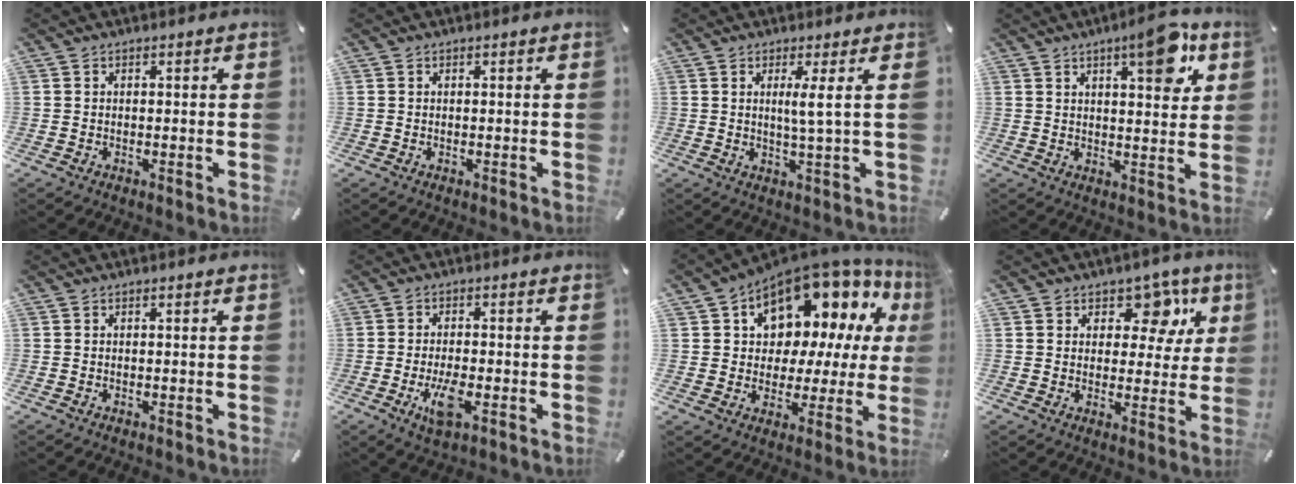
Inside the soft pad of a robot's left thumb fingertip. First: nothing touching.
{"total": 0.0}
{"total": 5.2, "force": [1.2, -0.6, 5.1], "torque": [-0.100, -0.009, 0.016]}
{"total": 12.0, "force": [6.6, 3.5, 9.4], "torque": [-0.119, -0.038, 0.101]}
{"total": 0.0}
{"total": 6.7, "force": [-2.3, 2.5, 5.7], "torque": [-0.117, -0.004, -0.038]}
{"total": 14.1, "force": [9.5, 8.3, 6.5], "torque": [-0.100, -0.090, 0.164]}
{"total": 11.0, "force": [5.4, 7.2, 6.3], "torque": [-0.073, -0.025, 0.090]}